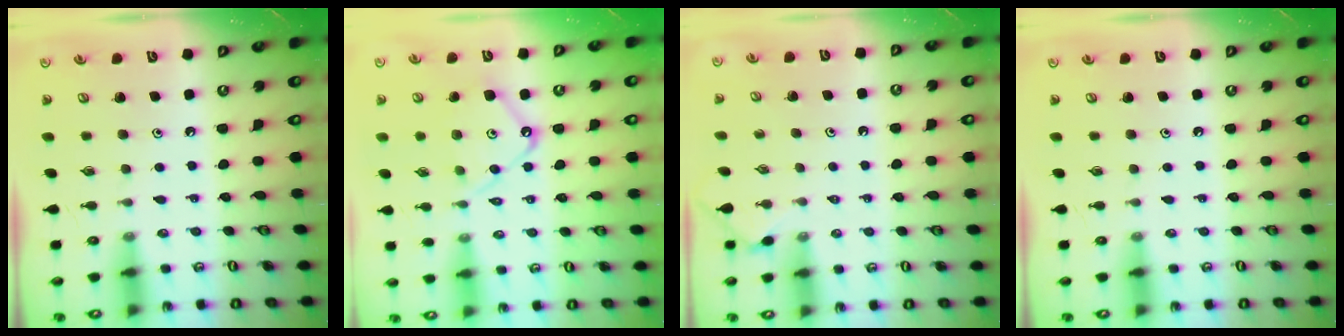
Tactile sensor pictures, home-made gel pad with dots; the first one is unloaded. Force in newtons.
{"total": 9.7, "press": 9.7, "slide": 0.9}
{"total": 2.1, "press": 2.1, "slide": 0.4}
{"total": 0.0}